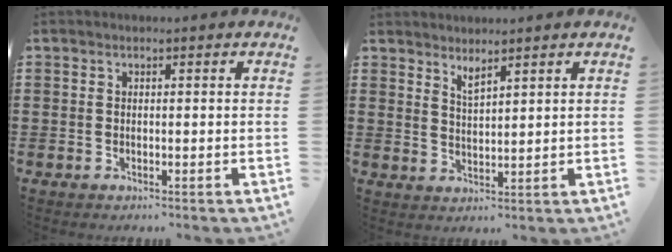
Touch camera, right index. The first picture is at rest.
{"total": 2.4, "force": [2.3, 0.0, 0.8], "torque": [-0.020, 0.000, 0.042]}